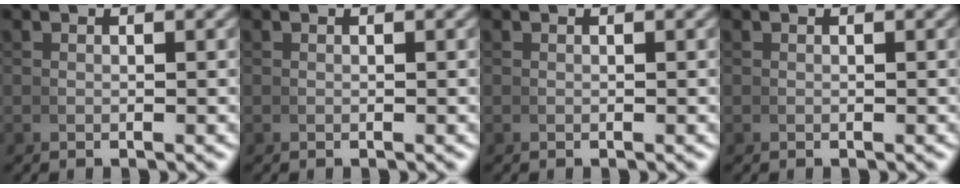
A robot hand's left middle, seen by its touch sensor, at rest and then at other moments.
{"total": 0.0}
{"total": 0.0}
{"total": 0.0}